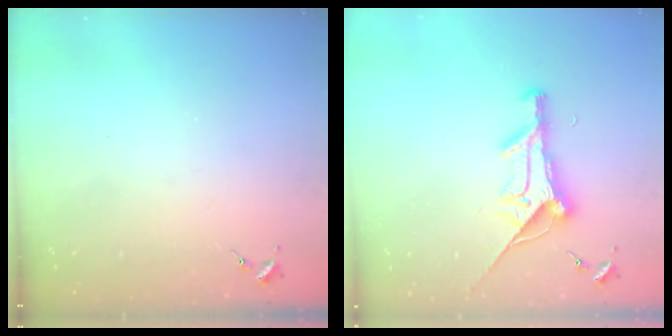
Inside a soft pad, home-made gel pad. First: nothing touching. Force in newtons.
{"total": 17.0, "press": 17.0, "slide": 0.7}